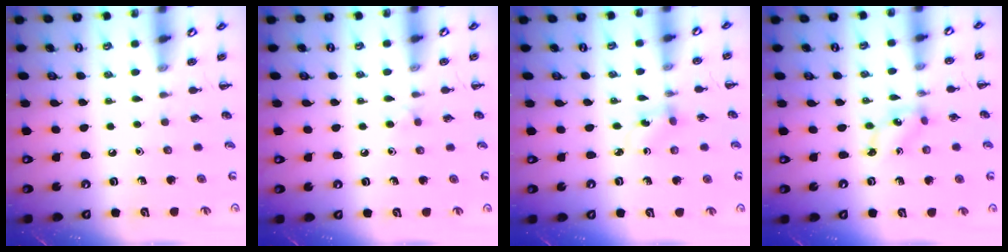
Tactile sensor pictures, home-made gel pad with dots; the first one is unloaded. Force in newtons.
{"total": 2.5, "press": 2.2, "slide": 1.0}
{"total": 2.1, "press": 1.9, "slide": 1.0}
{"total": 2.1, "press": 2.0, "slide": 0.4}